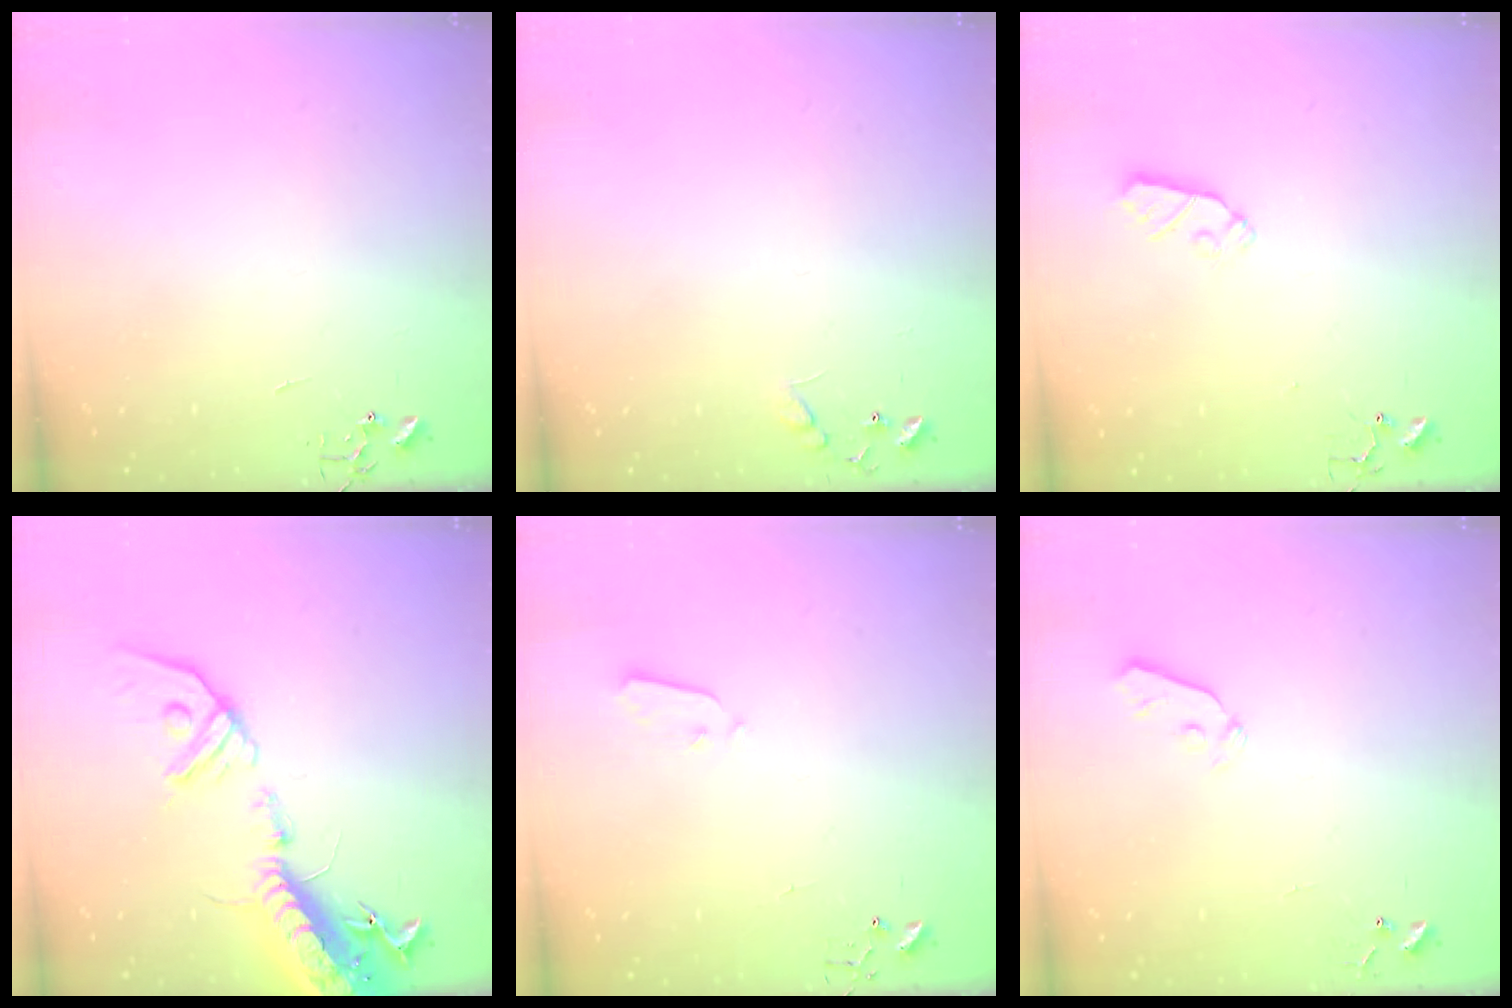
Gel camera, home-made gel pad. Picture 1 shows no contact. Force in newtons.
{"total": 8.9, "press": 8.9, "slide": 0.5}
{"total": 6.6, "press": 6.6, "slide": 0.2}
{"total": 20.4, "press": 19.9, "slide": 4.3}
{"total": 3.0, "press": 3.0, "slide": 0.3}
{"total": 4.1, "press": 4.0, "slide": 0.6}